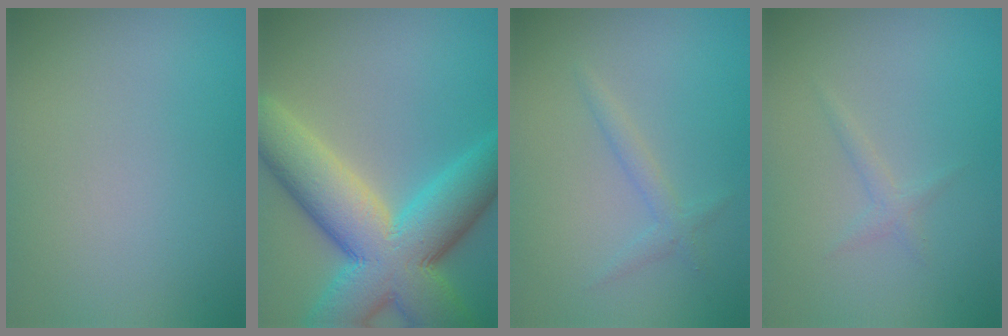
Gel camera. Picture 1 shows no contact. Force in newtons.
{"total": 12.5, "press": 12.5, "slide": 0.6}
{"total": 1.3, "press": 1.3, "slide": 0.1}
{"total": 0.9, "press": 0.9, "slide": 0.1}